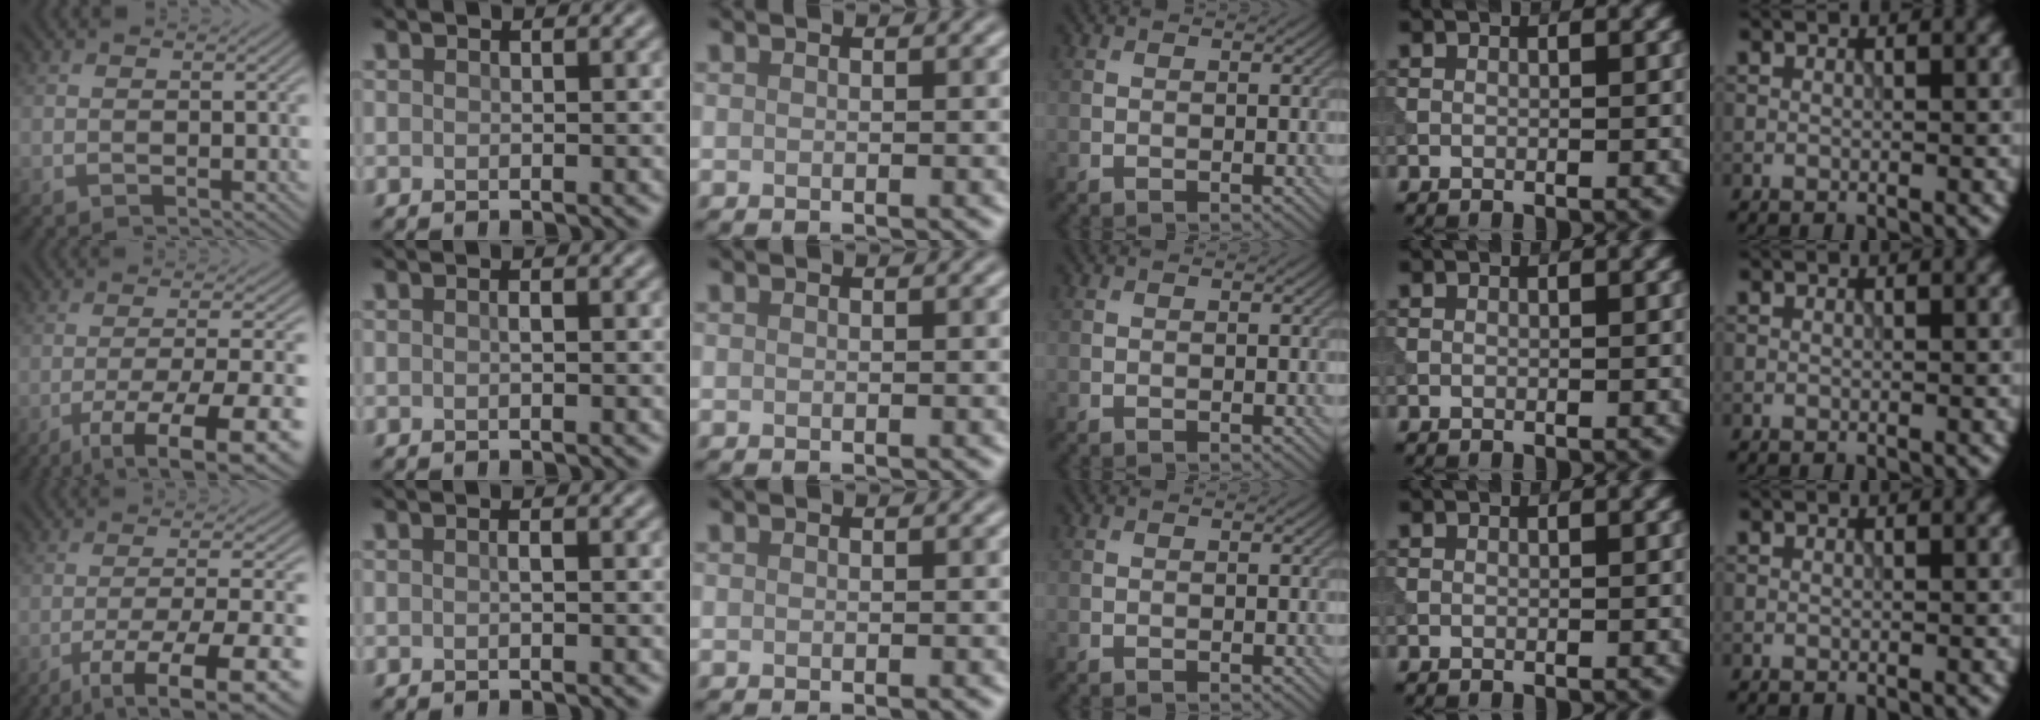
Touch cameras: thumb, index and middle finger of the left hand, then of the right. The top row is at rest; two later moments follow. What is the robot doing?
{"motion": "extract", "object": "tissue"}